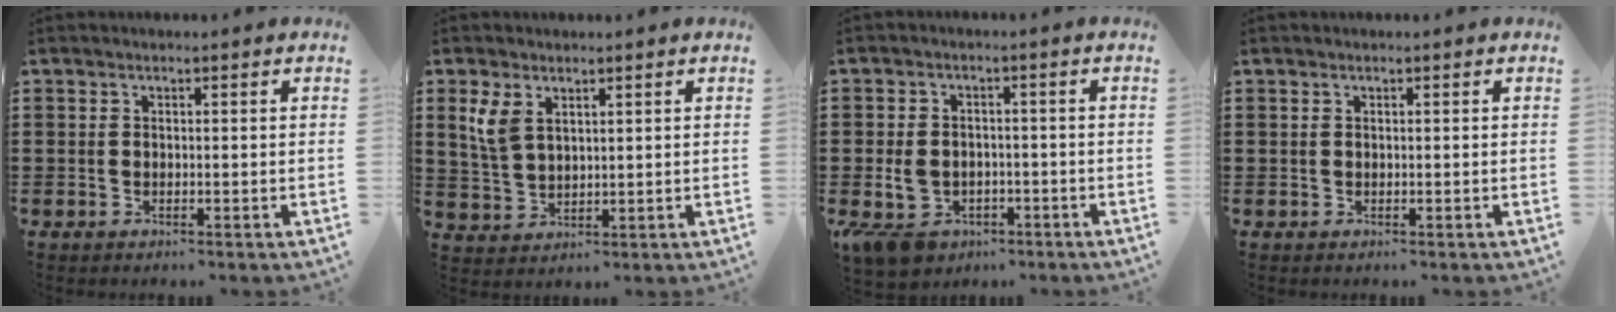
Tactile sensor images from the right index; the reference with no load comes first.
{"total": 4.6, "force": [2.3, 2.7, 2.8], "torque": [-0.073, 0.006, 0.041]}
{"total": 4.4, "force": [-2.3, 3.1, 2.2], "torque": [-0.072, -0.002, -0.052]}
{"total": 0.0}